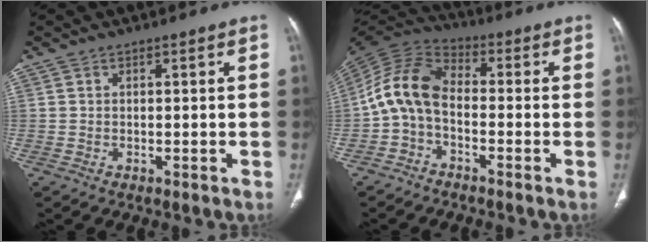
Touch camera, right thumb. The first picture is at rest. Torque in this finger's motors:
{"motor_torque": [1.06, 1.38, 1.26, -0.69, 0.44]}